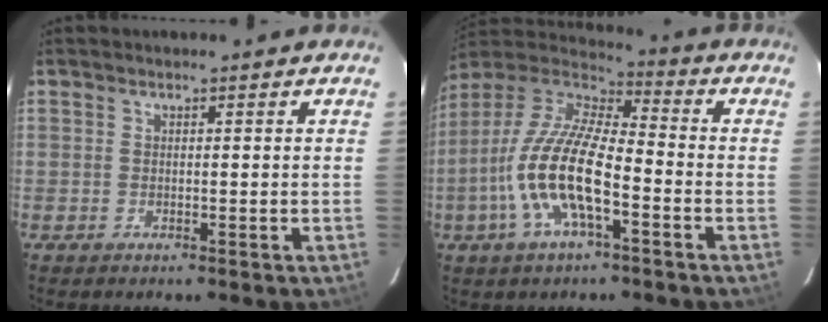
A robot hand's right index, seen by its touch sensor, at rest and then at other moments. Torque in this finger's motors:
{"motor_torque": [1.56, -0.57, 1.05, 0.21]}